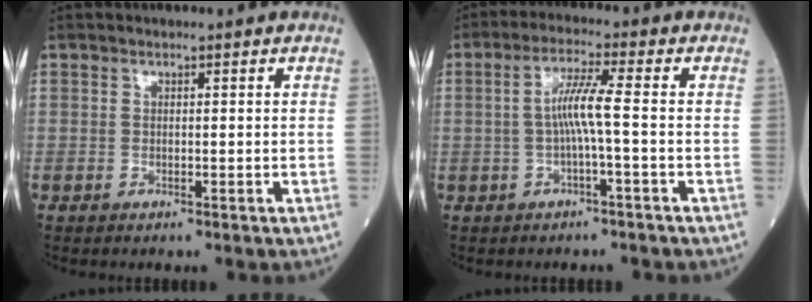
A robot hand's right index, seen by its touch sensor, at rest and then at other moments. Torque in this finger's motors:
{"motor_torque": [1.25, -0.07, 0.60, 0.17]}